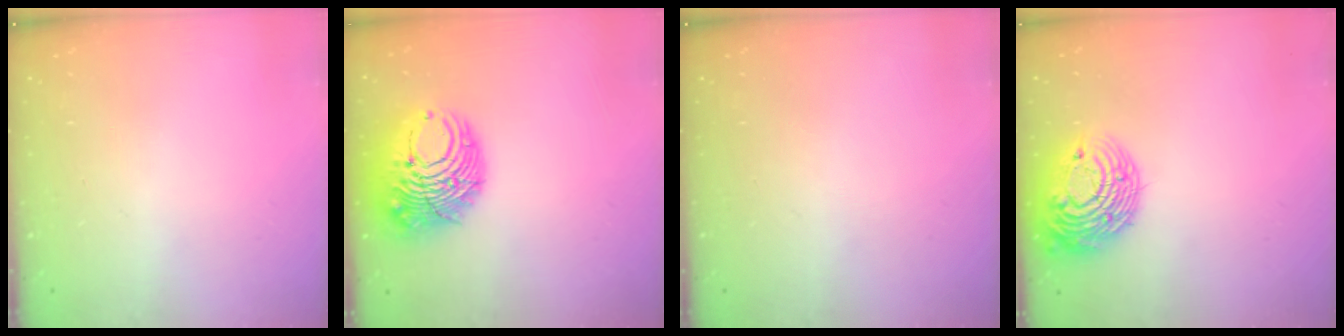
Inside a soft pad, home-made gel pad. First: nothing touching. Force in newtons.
{"total": 14.1, "press": 13.9, "slide": 1.9}
{"total": 0.0}
{"total": 14.3, "press": 14.2, "slide": 1.2}